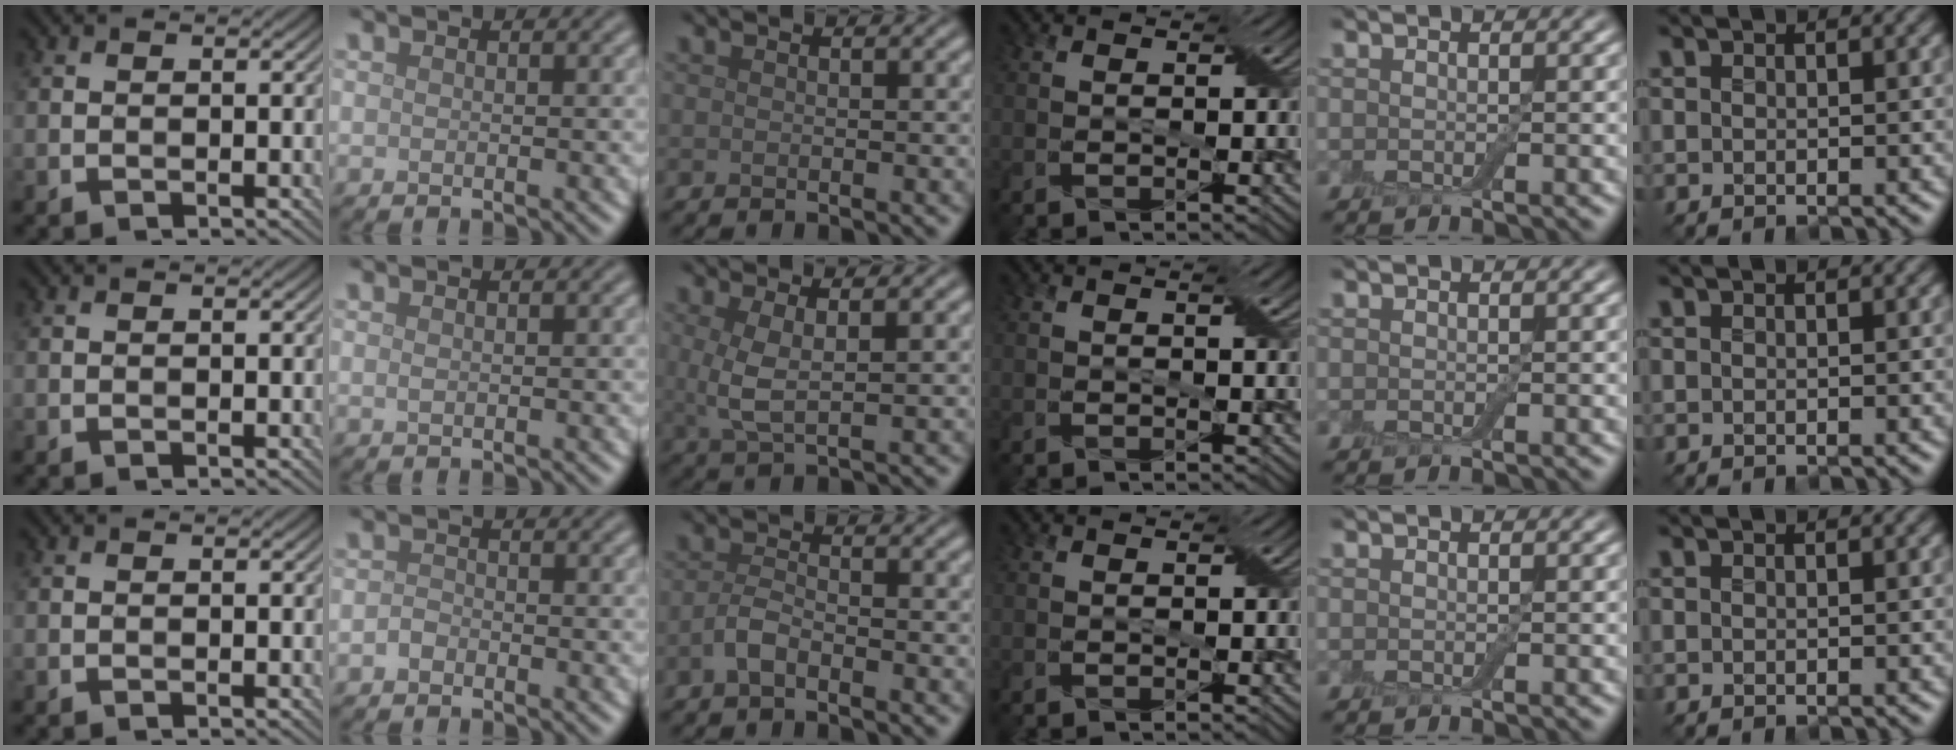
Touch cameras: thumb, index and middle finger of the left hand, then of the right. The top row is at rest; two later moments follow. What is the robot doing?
{"motion": "extract", "object": "drawer"}